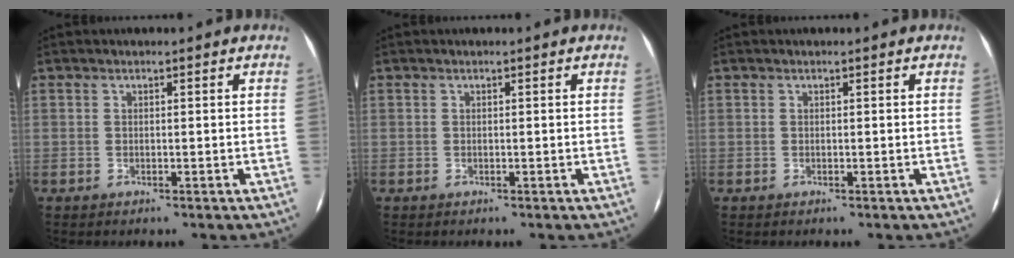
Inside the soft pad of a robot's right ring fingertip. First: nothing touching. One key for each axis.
{"total": 0.0}
{"total": 0.0}